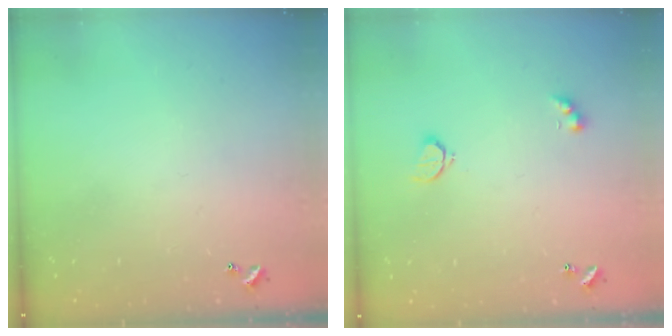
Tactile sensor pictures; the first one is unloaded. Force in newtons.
{"total": 2.6, "press": 2.5, "slide": 0.5}